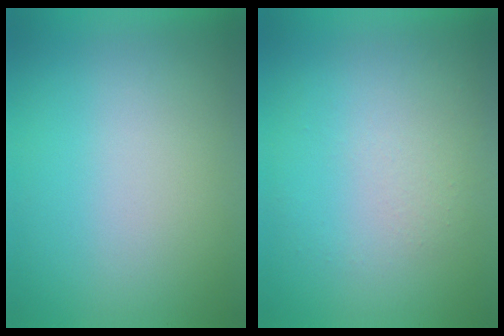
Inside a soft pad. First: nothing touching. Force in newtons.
{"total": 1.1}